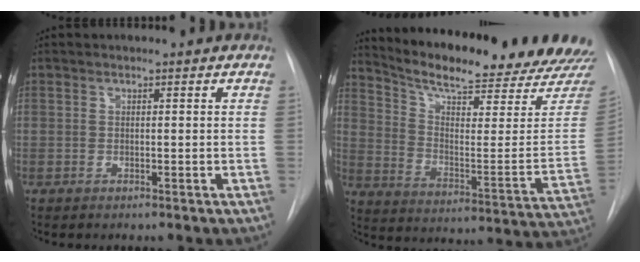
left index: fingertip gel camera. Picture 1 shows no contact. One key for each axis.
{"total": 24.6, "fx": 22.8, "fy": 1.7, "fz": 8.9, "tx": -0.141, "ty": -0.097, "tz": 0.300}